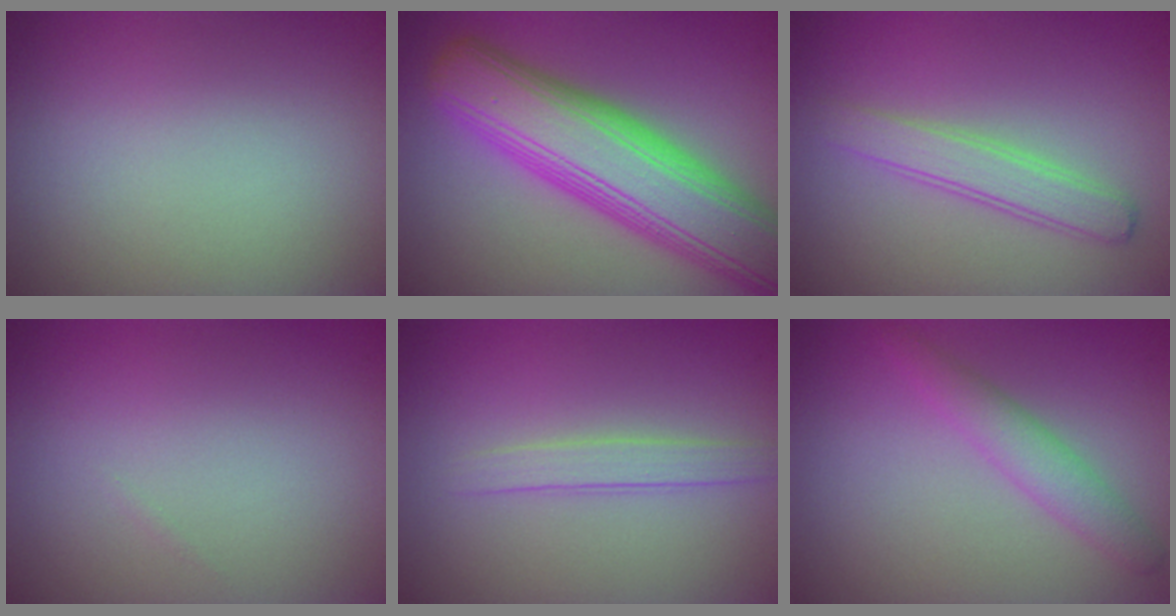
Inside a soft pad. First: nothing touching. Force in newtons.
{"total": 10.5, "press": 10.5, "slide": 0.3}
{"total": 2.5, "press": 2.5, "slide": 0.1}
{"total": 0.0}
{"total": 1.7, "press": 1.7, "slide": 0.1}
{"total": 2.5, "press": 2.5, "slide": 0.1}